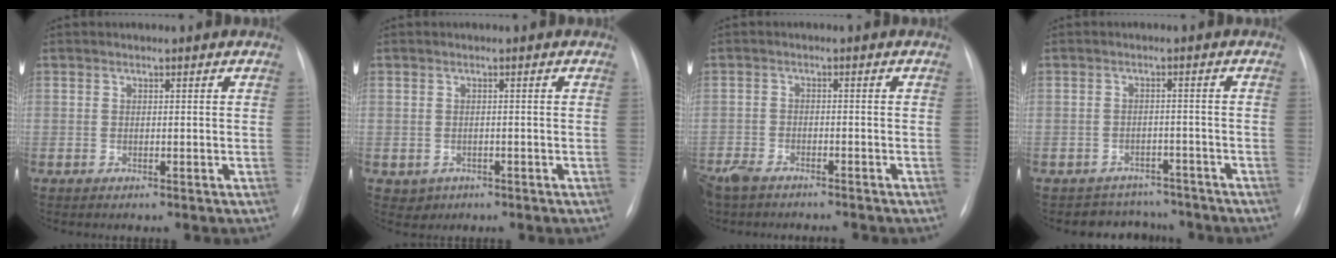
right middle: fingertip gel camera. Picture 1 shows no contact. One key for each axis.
{"total": 1.9, "fx": -0.8, "fy": 1.7, "fz": 0.2, "tx": -0.002, "ty": 0.006, "tz": -0.004}
{"total": 8.0, "fx": -6.9, "fy": 2.5, "fz": 3.2, "tx": -0.061, "ty": -0.009, "tz": -0.110}
{"total": 5.8, "fx": -5.2, "fy": 2.6, "fz": -0.7, "tx": 0.015, "ty": 0.024, "tz": -0.068}